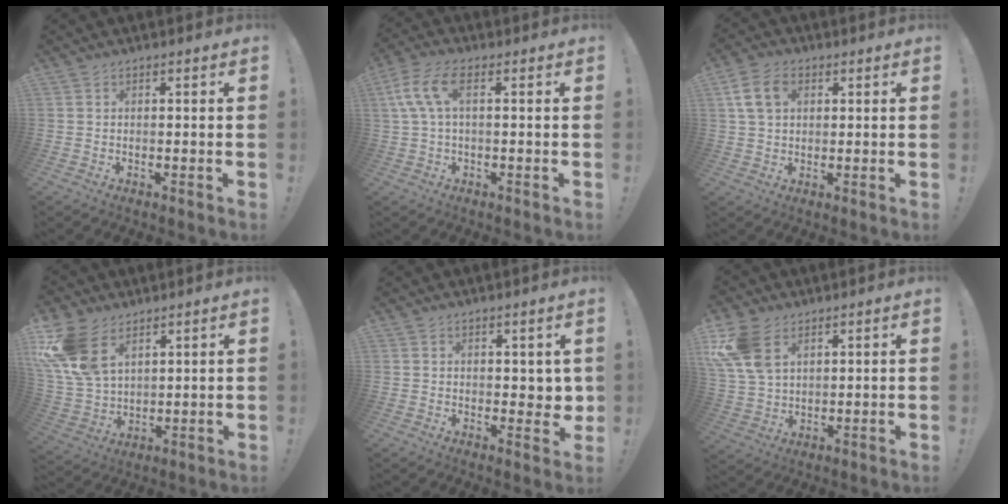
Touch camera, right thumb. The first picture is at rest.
{"total": 8.8, "force": [2.2, 3.5, 7.7], "torque": [-0.168, -0.002, 0.044]}
{"total": 8.4, "force": [2.6, 5.7, 5.6], "torque": [-0.115, 0.006, 0.052]}
{"total": 14.5, "force": [7.5, 9.0, 8.5], "torque": [-0.175, -0.040, 0.148]}
{"total": 3.5, "force": [1.7, 2.6, 1.6], "torque": [-0.014, -0.011, 0.034]}
{"total": 12.8, "force": [5.8, 8.2, 7.9], "torque": [-0.154, -0.021, 0.116]}